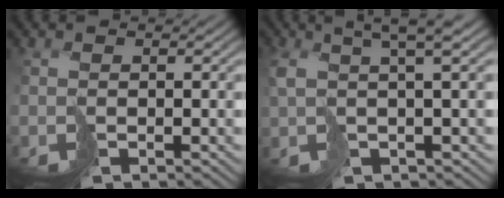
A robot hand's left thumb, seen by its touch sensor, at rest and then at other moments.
{"total": 5.4, "force": [2.0, 1.2, 4.9], "torque": [-0.079, 0.014, 0.031]}